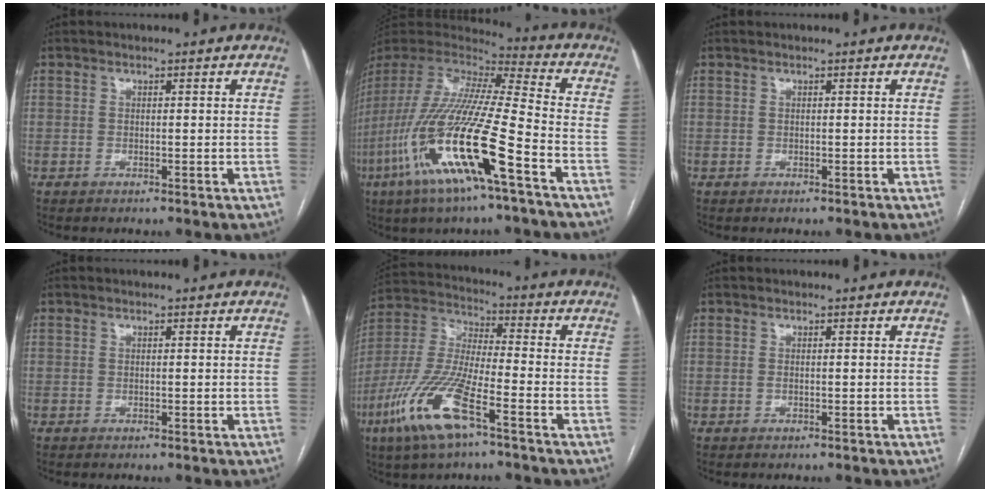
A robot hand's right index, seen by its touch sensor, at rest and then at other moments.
{"total": 22.6, "force": [-9.7, 1.5, 20.3], "torque": [-0.447, -0.054, -0.193]}
{"total": 0.0}
{"total": 0.0}
{"total": 14.5, "force": [-7.6, 2.6, 12.1], "torque": [-0.265, -0.022, -0.147]}
{"total": 0.0}